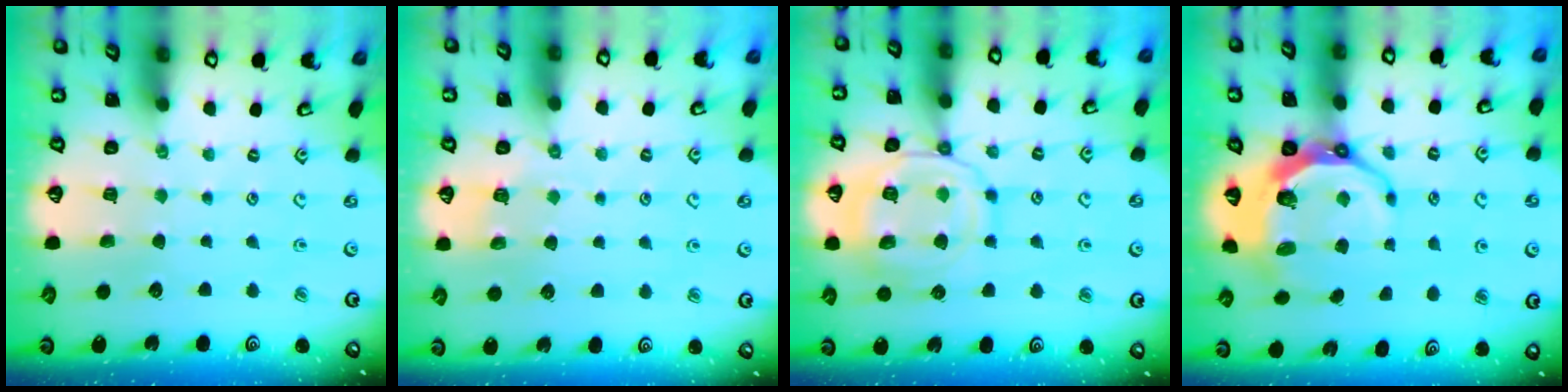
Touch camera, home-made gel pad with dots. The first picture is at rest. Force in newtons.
{"total": 3.0, "press": 2.6, "slide": 1.5}
{"total": 13.9, "press": 13.8, "slide": 1.5}
{"total": 8.4, "press": 7.3, "slide": 4.2}